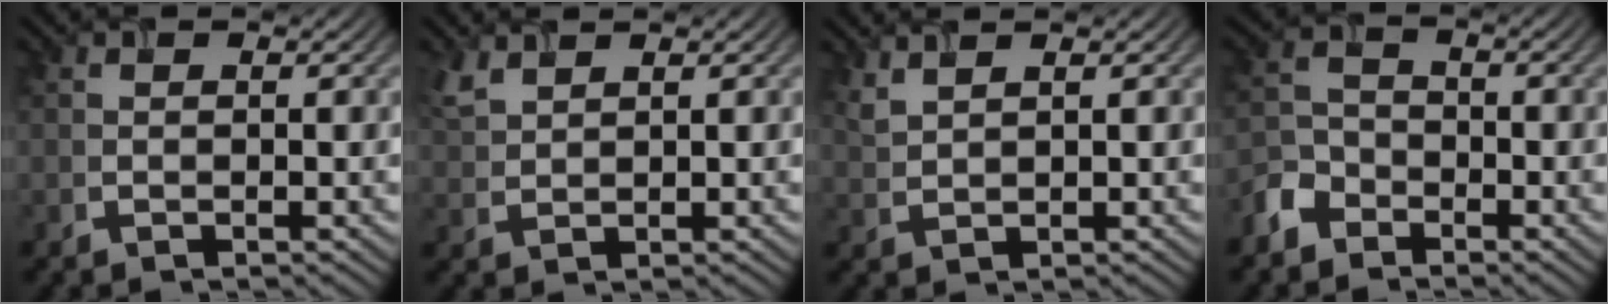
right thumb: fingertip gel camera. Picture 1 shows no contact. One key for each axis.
{"total": 3.1, "fx": 2.3, "fy": 1.2, "fz": 1.7, "tx": -0.050, "ty": 0.005, "tz": 0.056}
{"total": 2.3, "fx": 1.9, "fy": 0.4, "fz": 1.2, "tx": -0.032, "ty": 0.005, "tz": 0.045}
{"total": 3.8, "fx": -2.9, "fy": 2.4, "fz": 0.9, "tx": -0.028, "ty": 0.002, "tz": -0.073}